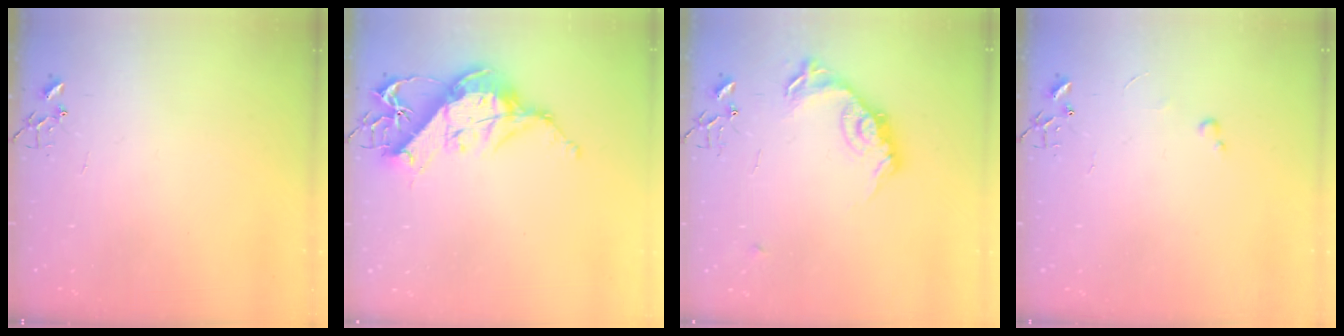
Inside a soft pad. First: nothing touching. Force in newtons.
{"total": 15.3, "press": 15.1, "slide": 2.1}
{"total": 15.0, "press": 15.0, "slide": 0.7}
{"total": 2.4, "press": 2.3, "slide": 0.4}